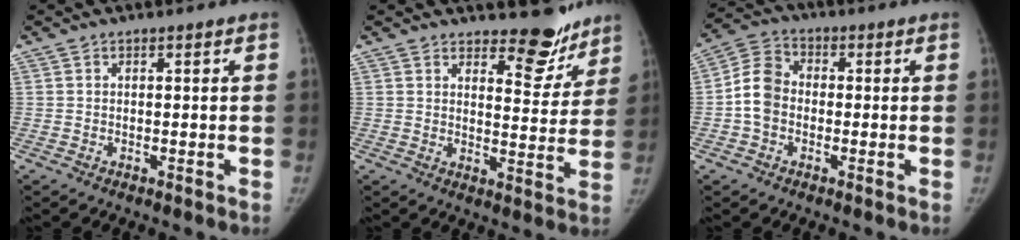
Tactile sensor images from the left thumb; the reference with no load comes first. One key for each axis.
{"total": 8.7, "fx": 7.4, "fy": 3.7, "fz": 2.8, "tx": 0.003, "ty": -0.062, "tz": 0.098}
{"total": 7.4, "fx": -1.1, "fy": 5.9, "fz": 4.4, "tx": -0.077, "ty": 0.026, "tz": -0.035}